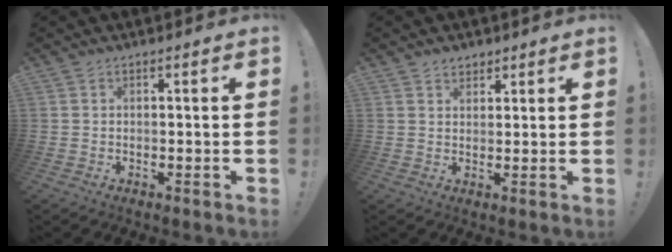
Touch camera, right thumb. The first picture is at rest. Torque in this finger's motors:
{"motor_torque": [-0.21, 0.30, 0.04, -0.08, 0.00]}